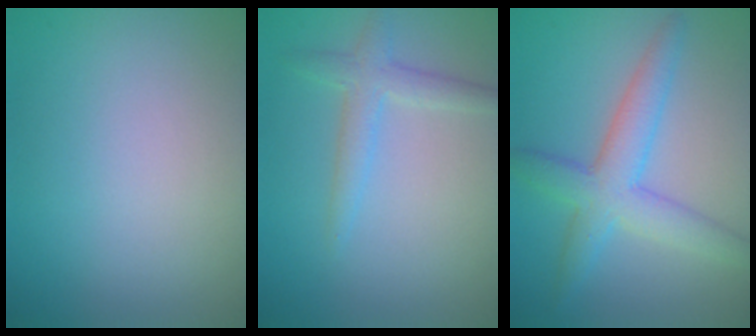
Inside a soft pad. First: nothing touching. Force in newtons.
{"total": 2.3, "press": 2.3, "slide": 0.1}
{"total": 4.8, "press": 4.8, "slide": 0.1}